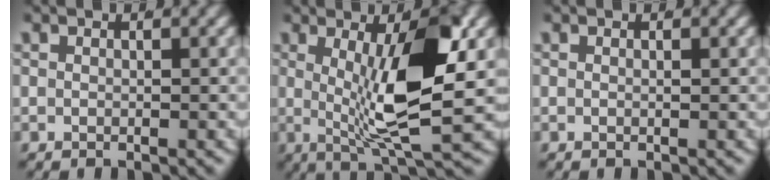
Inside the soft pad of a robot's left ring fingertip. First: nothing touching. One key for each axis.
{"total": 8.8, "fx": 0.7, "fy": 1.7, "fz": 8.6, "tx": -0.138, "ty": -0.017, "tz": 0.023}
{"total": 0.0}